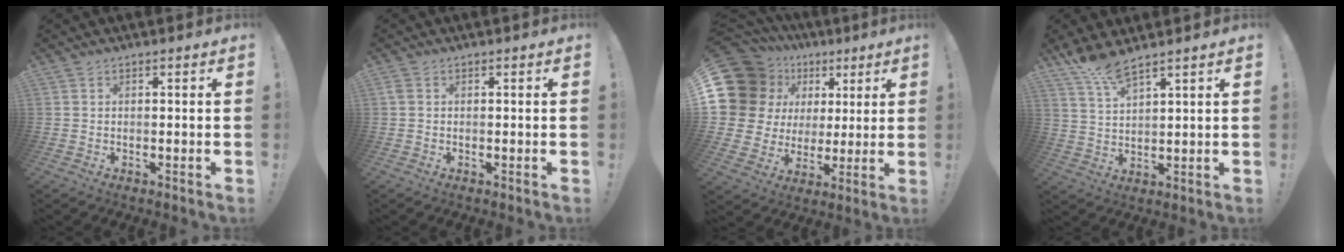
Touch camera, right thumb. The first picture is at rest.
{"total": 1.0, "force": [0.1, 0.7, 0.7], "torque": [-0.017, 0.004, 0.003]}
{"total": 16.3, "force": [5.7, 13.5, 7.2], "torque": [-0.128, -0.033, 0.133]}
{"total": 6.9, "force": [5.7, 0.8, 3.8], "torque": [-0.081, -0.031, 0.103]}